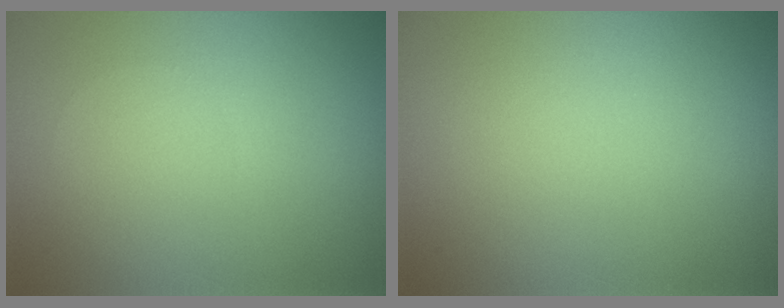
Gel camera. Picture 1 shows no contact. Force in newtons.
{"total": 0.0}